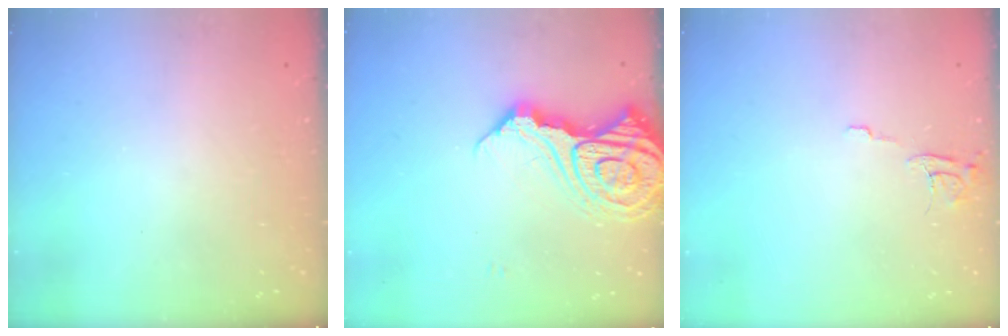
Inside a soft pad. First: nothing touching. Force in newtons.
{"total": 19.5, "press": 19.3, "slide": 2.3}
{"total": 6.3, "press": 6.3, "slide": 0.5}